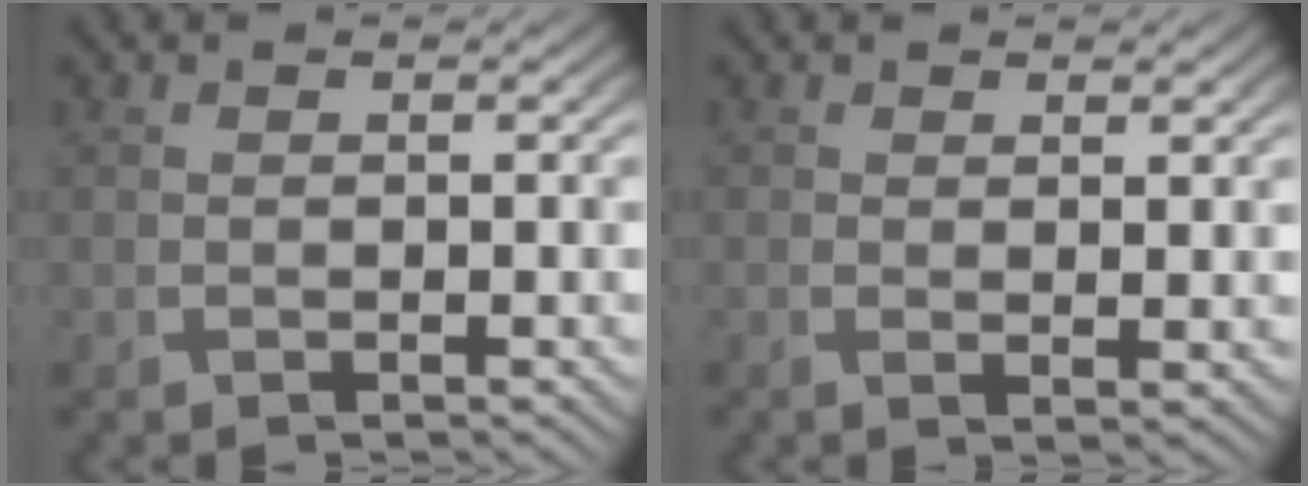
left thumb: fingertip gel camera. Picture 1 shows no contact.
{"total": 1.2, "force": [0.9, 0.0, 0.7], "torque": [-0.014, 0.002, 0.011]}